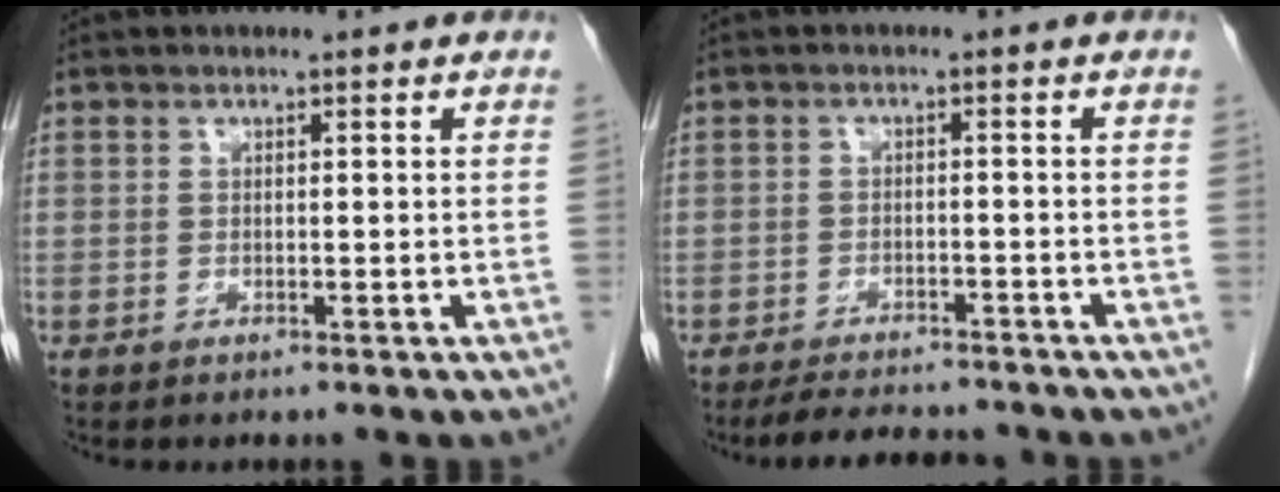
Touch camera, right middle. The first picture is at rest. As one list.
[{"total": 7.0, "force": [-6.4, 1.7, 2.3], "torque": [-0.032, -0.009, -0.095]}]